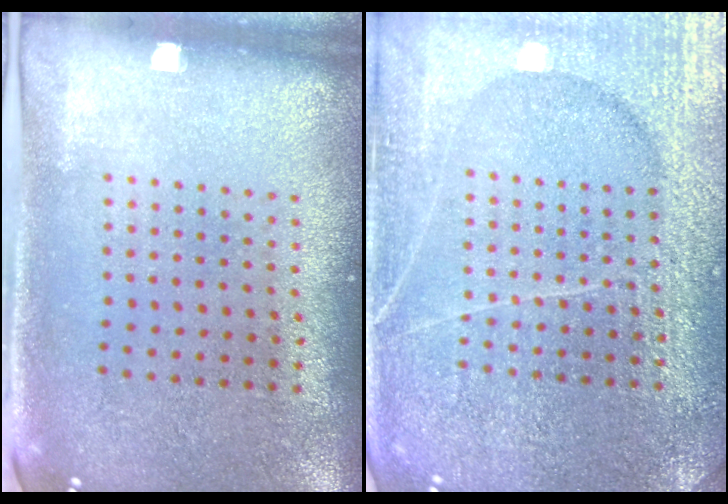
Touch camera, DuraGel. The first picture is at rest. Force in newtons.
{"total": 6.5, "press": 6.4, "slide": 0.8}